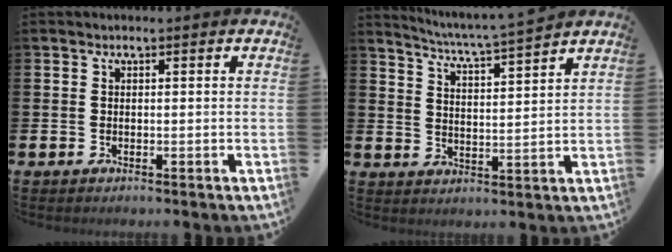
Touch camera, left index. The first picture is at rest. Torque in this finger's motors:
{"motor_torque": [-0.66, -0.77, 0.09, 0.01]}